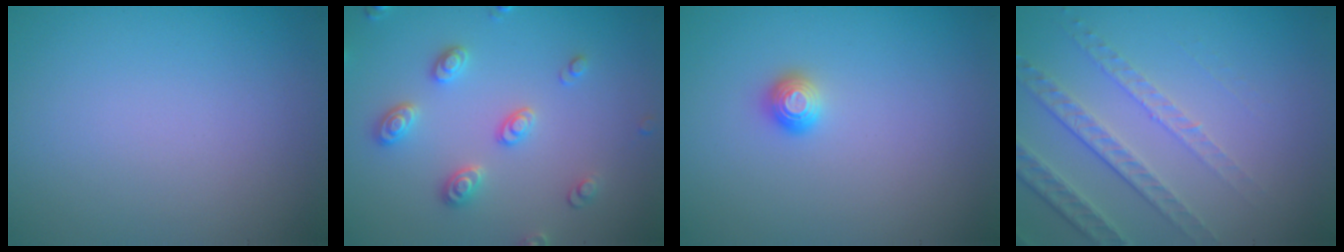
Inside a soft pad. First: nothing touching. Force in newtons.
{"total": 2.8, "press": 2.7, "slide": 0.8}
{"total": 1.0, "press": 1.0, "slide": 0.1}
{"total": 4.7, "press": 3.3, "slide": 3.3}